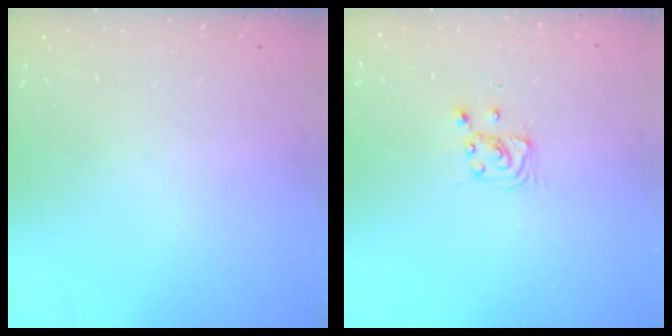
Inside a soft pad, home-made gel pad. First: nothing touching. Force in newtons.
{"total": 2.9, "press": 2.9, "slide": 0.4}